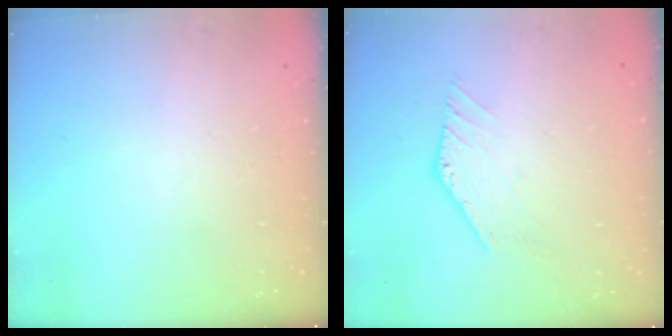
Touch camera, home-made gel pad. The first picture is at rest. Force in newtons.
{"total": 1.0, "press": 1.0, "slide": 0.3}